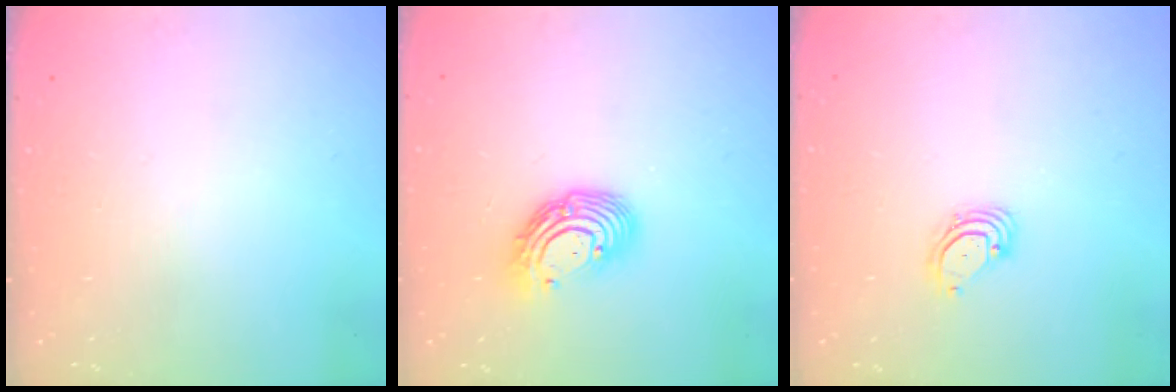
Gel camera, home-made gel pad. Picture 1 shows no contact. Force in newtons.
{"total": 10.7, "press": 10.6, "slide": 0.9}
{"total": 3.4, "press": 3.4, "slide": 0.3}